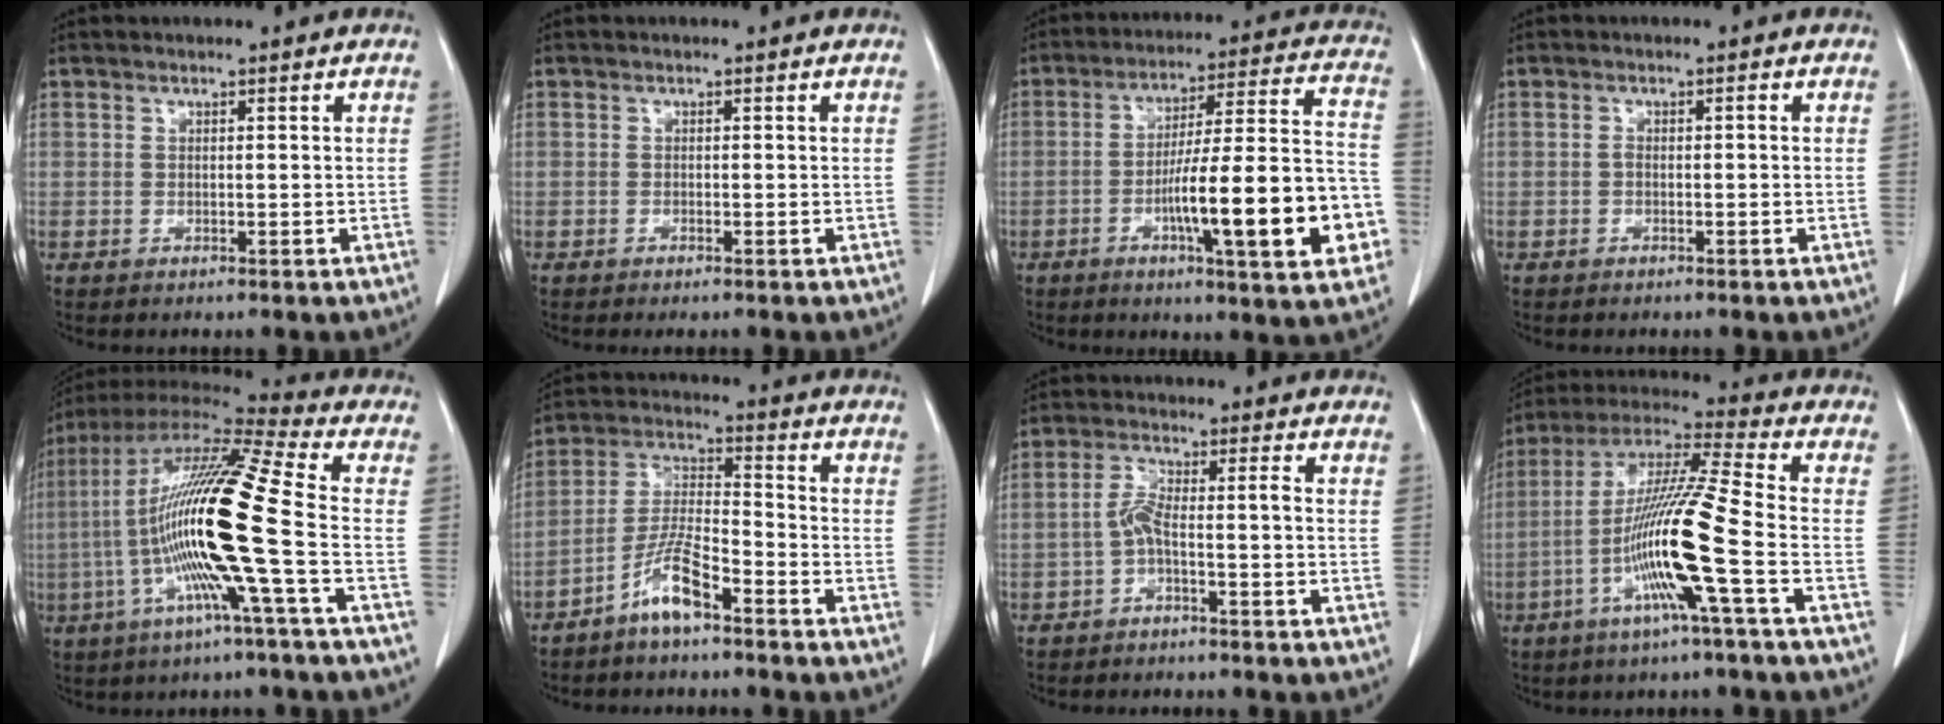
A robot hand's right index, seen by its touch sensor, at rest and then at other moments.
{"total": 0.5, "force": [-0.4, 0.0, 0.4], "torque": [-0.007, -0.002, -0.004]}
{"total": 20.4, "force": [-6.1, 2.3, 19.3], "torque": [-0.244, 0.018, -0.085]}
{"total": 0.9, "force": [-0.2, 0.4, 0.8], "torque": [-0.013, 0.003, -0.004]}
{"total": 20.1, "force": [-3.5, -0.5, 19.8], "torque": [-0.386, -0.004, -0.085]}
{"total": 7.7, "force": [-5.2, 1.3, 5.5], "torque": [-0.121, 0.000, -0.104]}
{"total": 4.1, "force": [-1.8, 0.3, 3.7], "torque": [-0.081, 0.019, -0.033]}
{"total": 15.0, "force": [-4.8, -1.3, 14.2], "torque": [-0.278, -0.004, -0.100]}